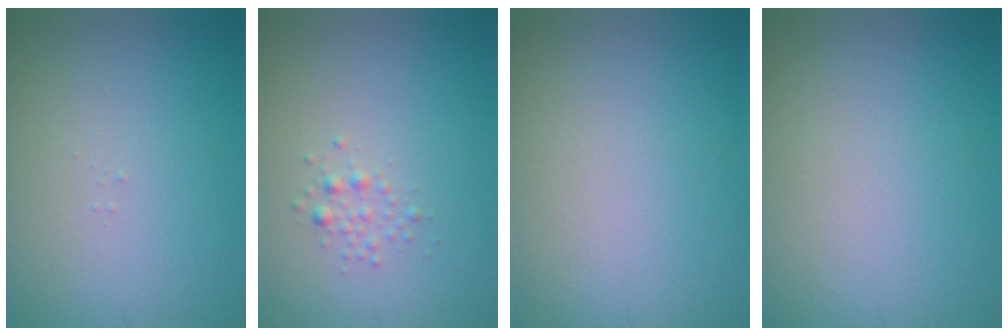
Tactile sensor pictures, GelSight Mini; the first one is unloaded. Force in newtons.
{"total": 1.1, "press": 1.1, "slide": 0.0}
{"total": 0.0}
{"total": 0.0}